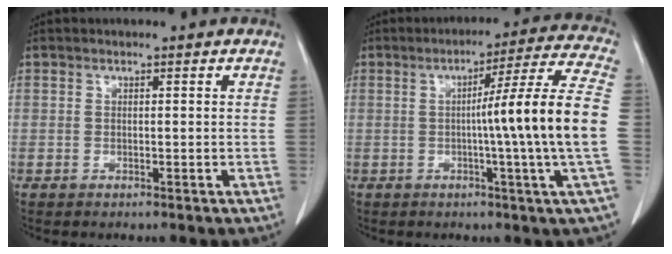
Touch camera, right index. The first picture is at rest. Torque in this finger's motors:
{"motor_torque": [1.62, -0.36, 0.49, 0.13]}